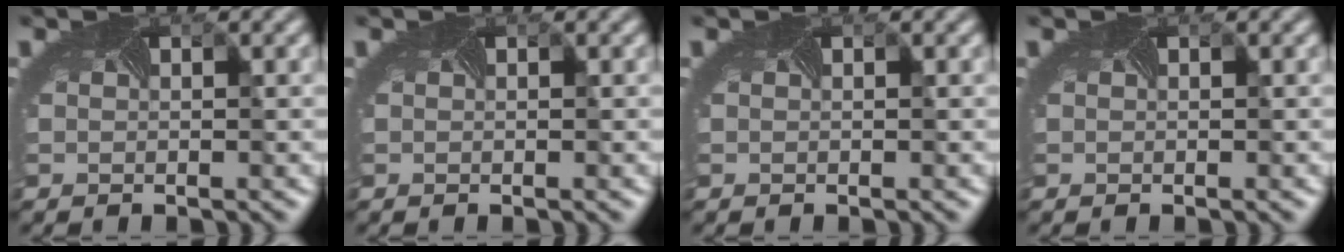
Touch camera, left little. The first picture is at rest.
{"total": 0.0}
{"total": 0.0}
{"total": 0.0}